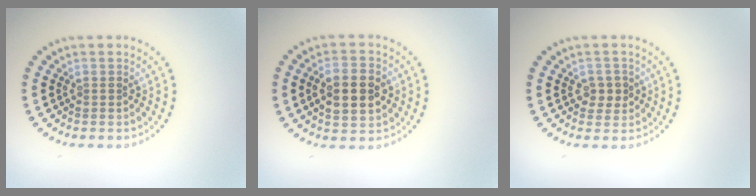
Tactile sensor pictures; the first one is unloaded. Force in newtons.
{"total": 5.1, "press": 5.1, "slide": 0.3}
{"total": 1.9, "press": 1.8, "slide": 0.5}